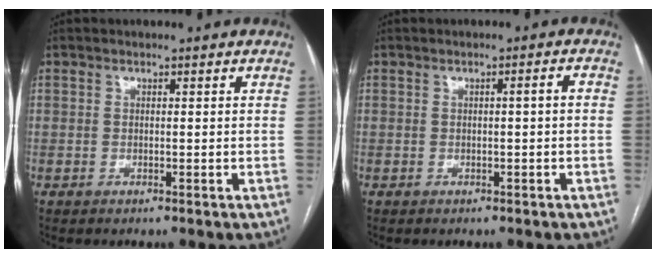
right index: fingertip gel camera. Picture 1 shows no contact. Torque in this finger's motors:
{"motor_torque": [0.20, 0.03, 0.03, 0.02]}